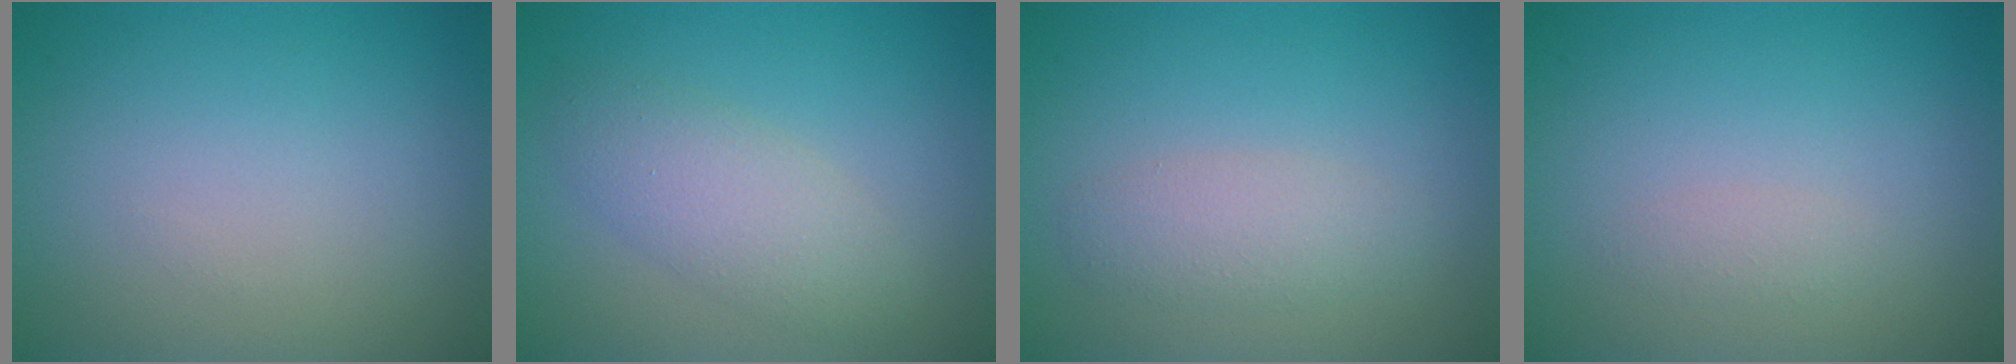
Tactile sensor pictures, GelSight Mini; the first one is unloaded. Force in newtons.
{"total": 3.3, "press": 3.3, "slide": 0.2}
{"total": 2.3, "press": 2.3, "slide": 0.1}
{"total": 0.8, "press": 0.8, "slide": 0.0}